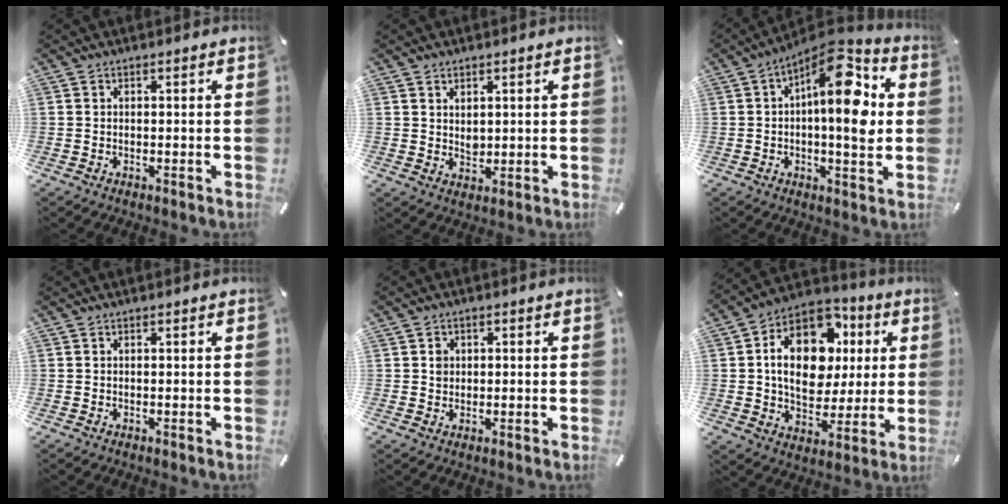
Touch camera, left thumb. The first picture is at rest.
{"total": 2.5, "force": [1.2, 2.1, 0.7], "torque": [0.000, -0.004, 0.020]}
{"total": 16.3, "force": [3.8, 6.8, 14.3], "torque": [-0.190, -0.028, 0.061]}
{"total": 0.0}
{"total": 2.0, "force": [0.3, 1.9, 0.6], "torque": [-0.008, 0.004, 0.000]}
{"total": 18.1, "force": [3.8, 13.3, 11.7], "torque": [-0.207, -0.006, 0.070]}